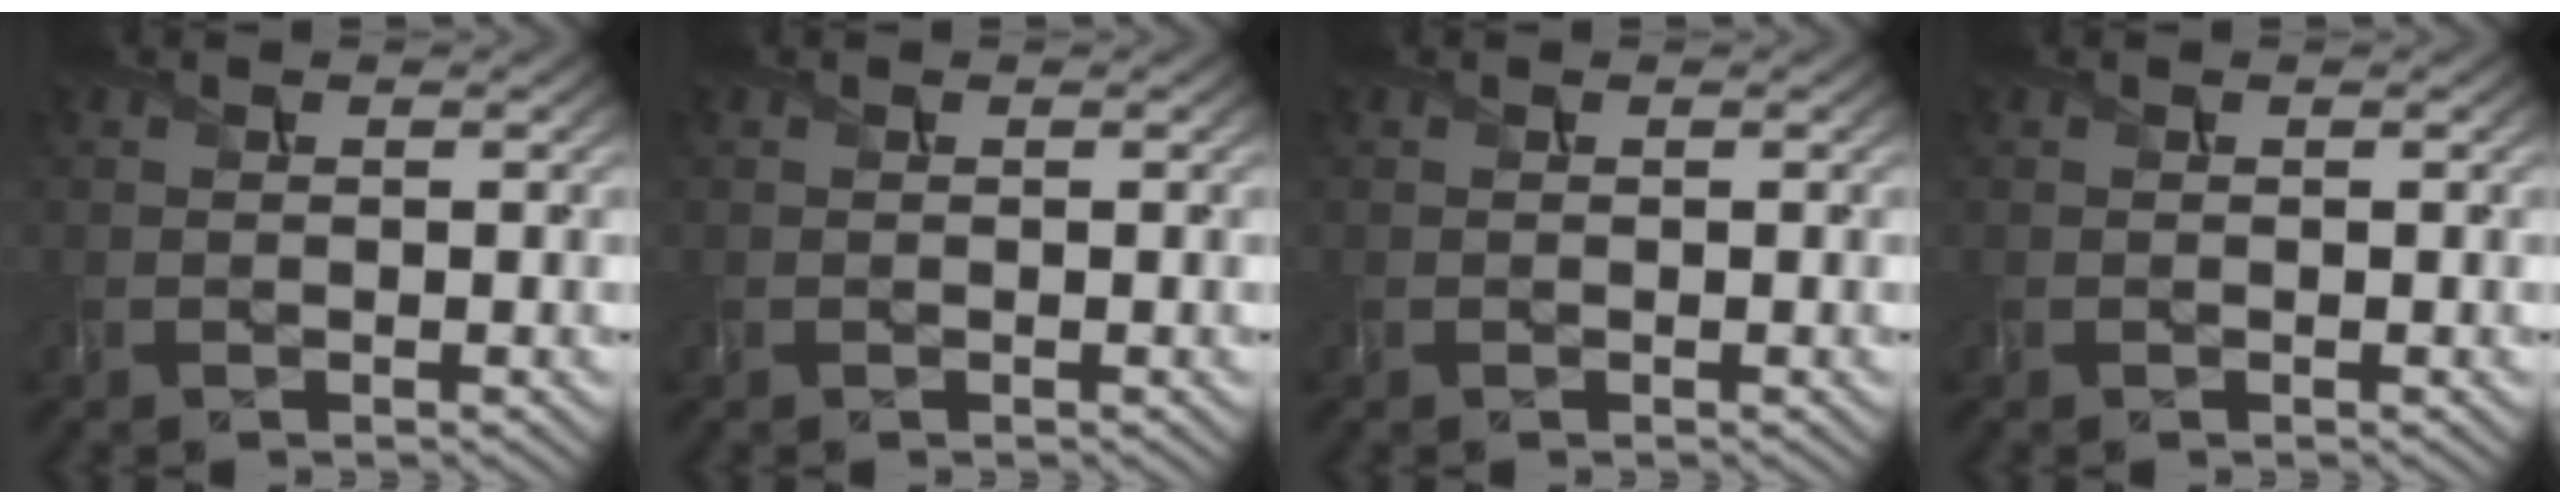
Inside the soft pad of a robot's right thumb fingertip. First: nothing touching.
{"total": 0.0}
{"total": 0.0}
{"total": 0.0}